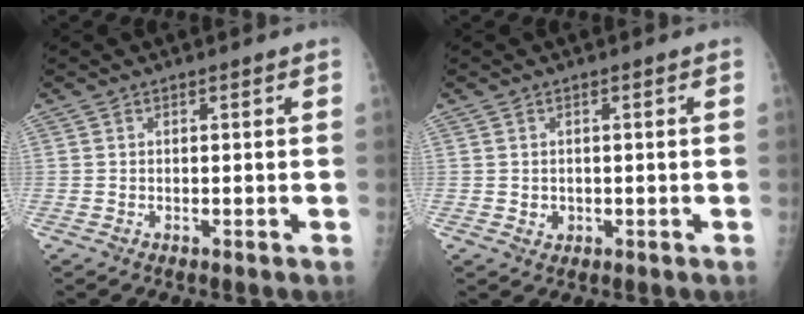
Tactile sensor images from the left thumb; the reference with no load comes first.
{"total": 1.4, "force": [0.0, 1.3, 0.5], "torque": [-0.005, 0.000, 0.007]}